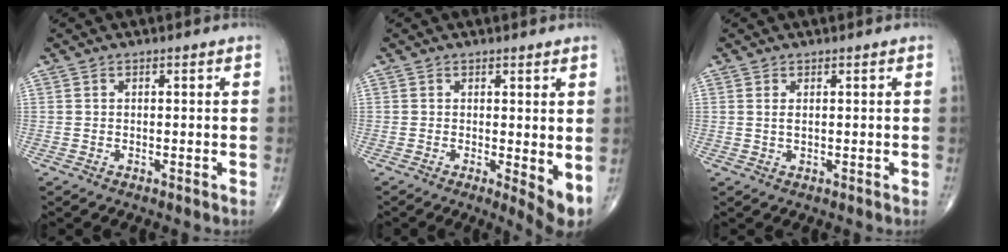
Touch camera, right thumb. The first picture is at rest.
{"total": 5.2, "force": [0.3, 1.6, 4.9], "torque": [-0.068, -0.014, 0.008]}
{"total": 1.0, "force": [0.3, 0.4, 0.9], "torque": [-0.017, 0.000, 0.008]}